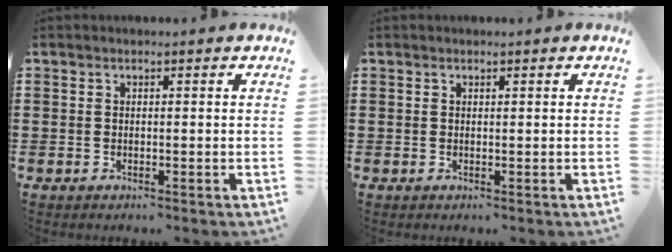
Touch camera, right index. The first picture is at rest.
{"total": 0.0}